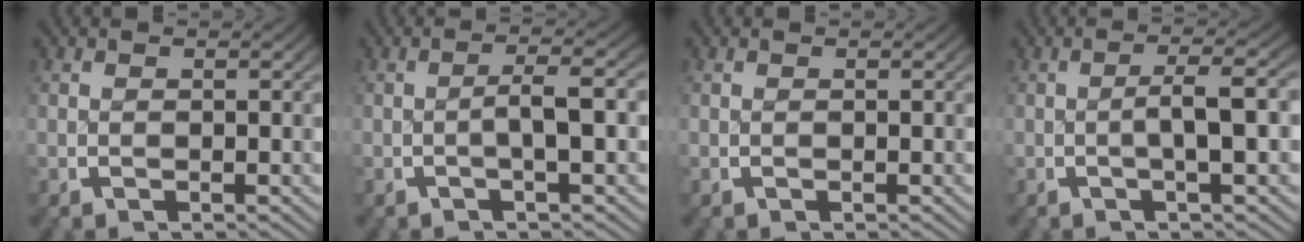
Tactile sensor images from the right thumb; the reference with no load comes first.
{"total": 3.0, "force": [-0.4, 0.4, 3.0], "torque": [-0.058, 0.009, -0.012]}
{"total": 0.0}
{"total": 3.5, "force": [-0.4, 0.6, 3.4], "torque": [-0.063, 0.009, -0.012]}